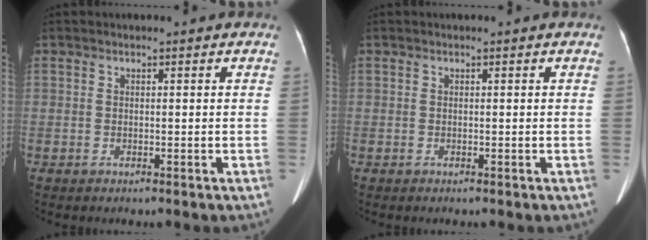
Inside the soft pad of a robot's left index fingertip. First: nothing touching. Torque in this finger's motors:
{"motor_torque": [0.02, 0.02, 0.00, 0.01]}